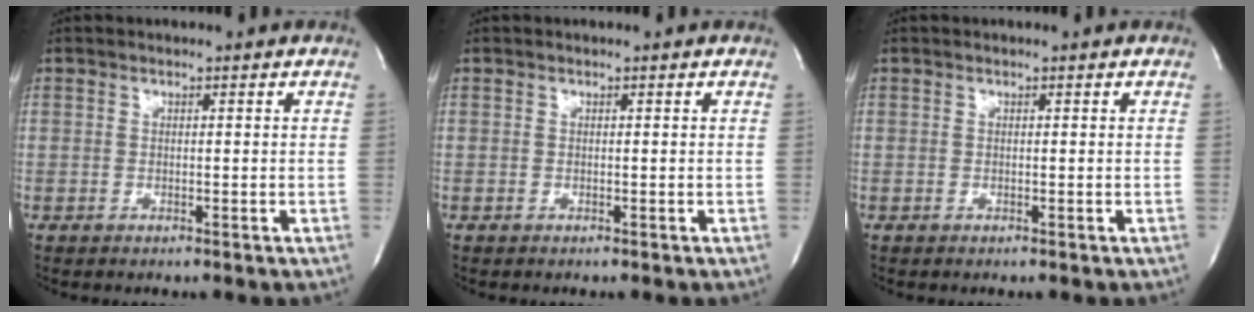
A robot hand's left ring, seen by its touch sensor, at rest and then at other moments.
{"total": 0.0}
{"total": 0.0}